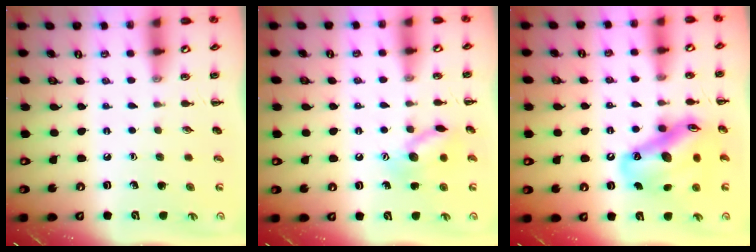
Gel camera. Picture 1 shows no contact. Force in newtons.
{"total": 11.3, "press": 11.2, "slide": 0.8}
{"total": 16.9, "press": 16.1, "slide": 5.2}